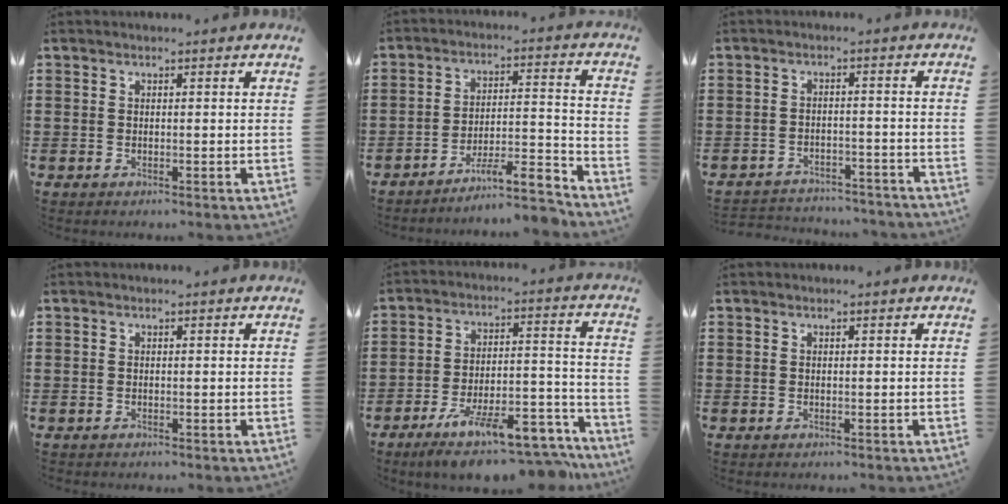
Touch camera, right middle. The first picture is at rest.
{"total": 7.6, "force": [-6.8, 0.7, 3.2], "torque": [-0.044, 0.006, -0.128]}
{"total": 3.2, "force": [-3.2, 0.4, 0.0], "torque": [-0.006, -0.001, -0.068]}
{"total": 0.0}
{"total": 13.2, "force": [-10.4, 3.1, 7.5], "torque": [-0.110, 0.040, -0.185]}
{"total": 0.0}